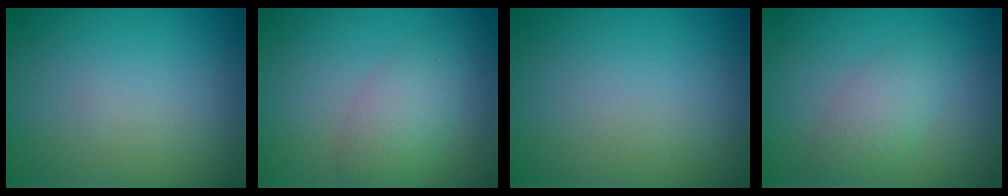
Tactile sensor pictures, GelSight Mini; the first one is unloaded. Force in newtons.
{"total": 2.3, "press": 2.3, "slide": 0.2}
{"total": 0.0}
{"total": 2.4, "press": 2.4, "slide": 0.2}